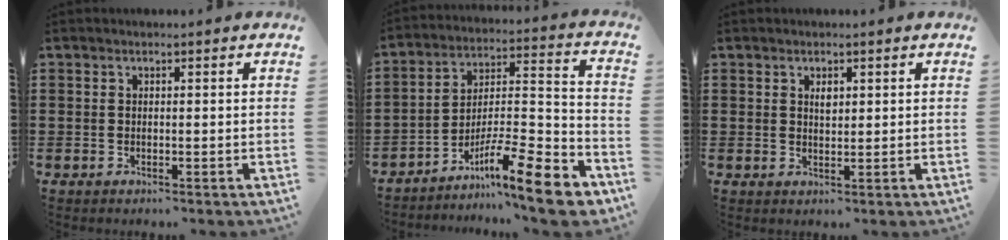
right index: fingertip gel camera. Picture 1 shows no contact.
{"total": 12.5, "force": [-9.4, 1.5, 8.1], "torque": [-0.112, 0.022, -0.174]}
{"total": 1.7, "force": [0.7, 0.8, 1.3], "torque": [-0.020, 0.002, 0.009]}